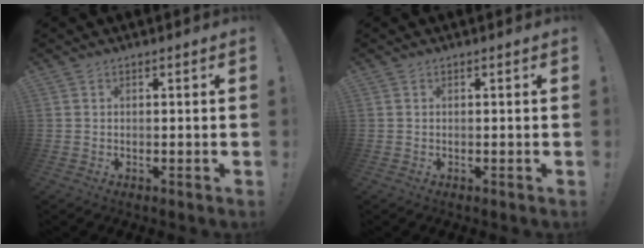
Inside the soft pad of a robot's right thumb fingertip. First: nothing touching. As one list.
[{"total": 0.0}]